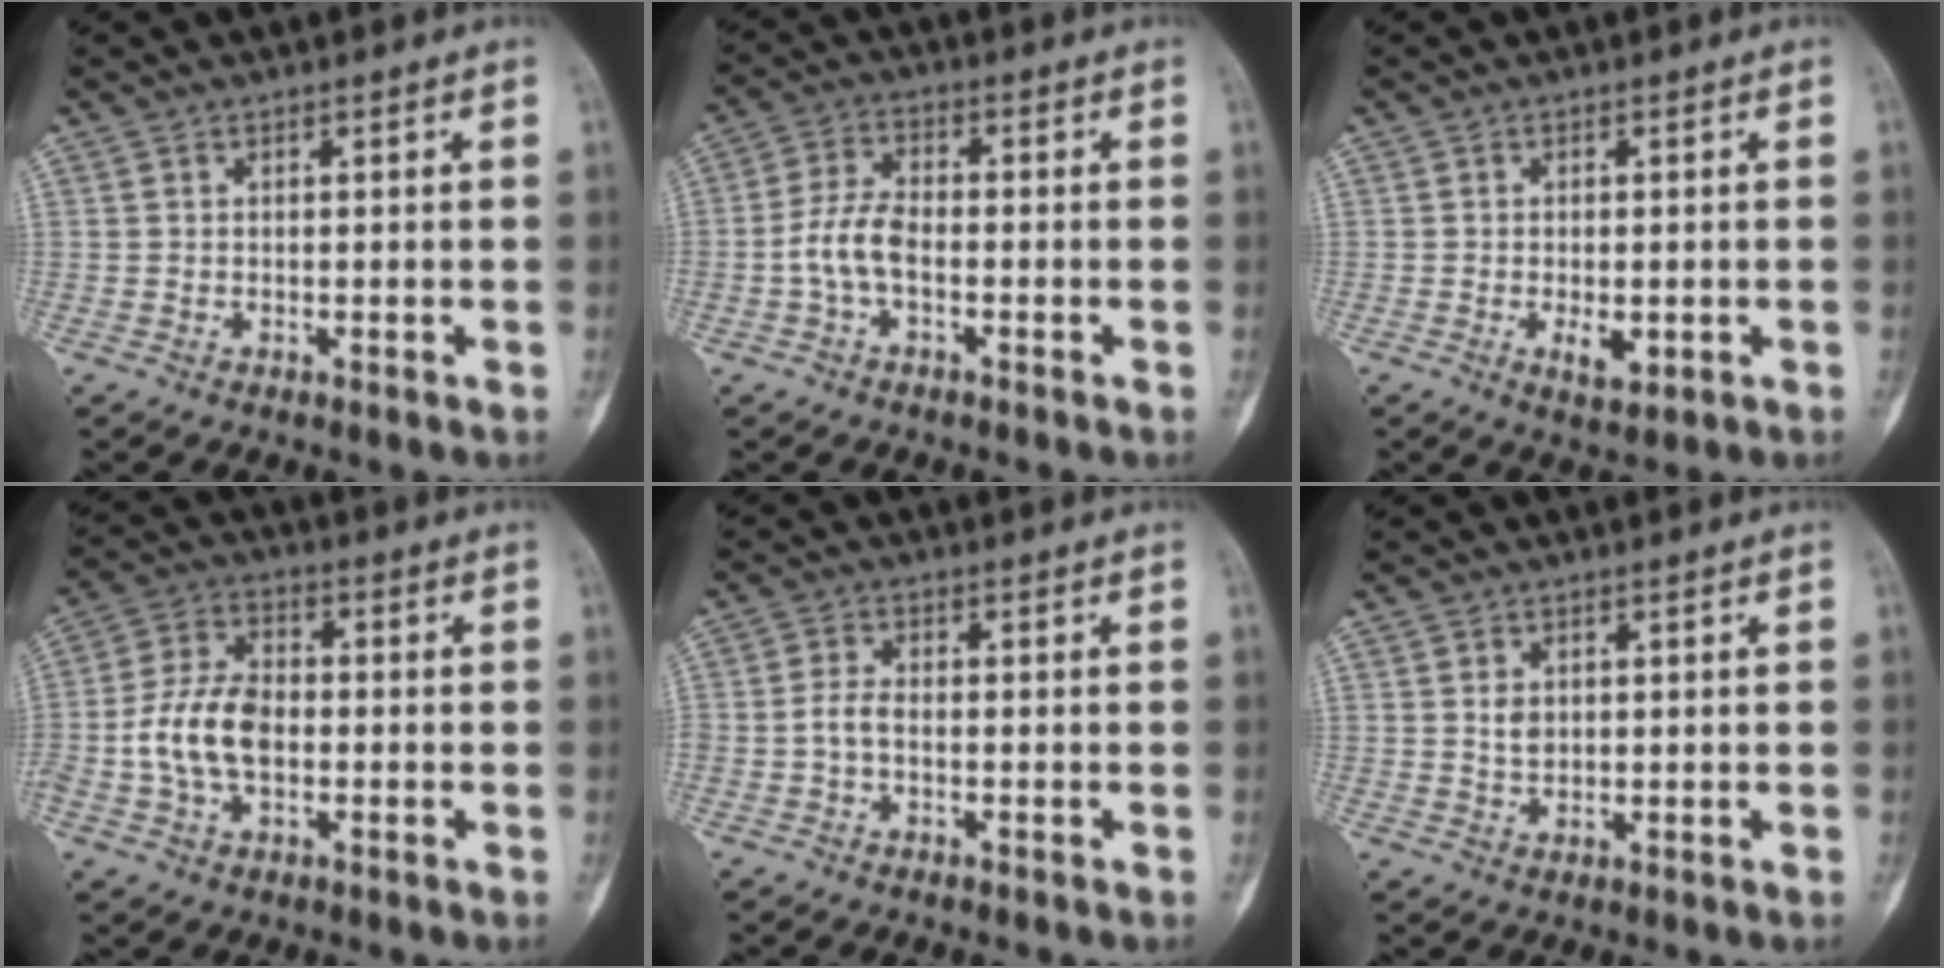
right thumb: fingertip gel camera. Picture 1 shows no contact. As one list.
[{"total": 6.1, "force": [-1.7, 3.2, 4.9], "torque": [-0.101, 0.022, -0.040]}, {"total": 3.9, "force": [-1.1, 1.9, 3.2], "torque": [-0.048, -0.004, -0.011]}, {"total": 10.2, "force": [-1.7, 6.3, 7.9], "torque": [-0.150, 0.027, -0.041]}, {"total": 2.6, "force": [-0.8, 1.4, 2.0], "torque": [-0.039, 0.009, -0.023]}, {"total": 2.3, "force": [0.5, 1.7, 1.5], "torque": [-0.016, -0.002, 0.011]}]